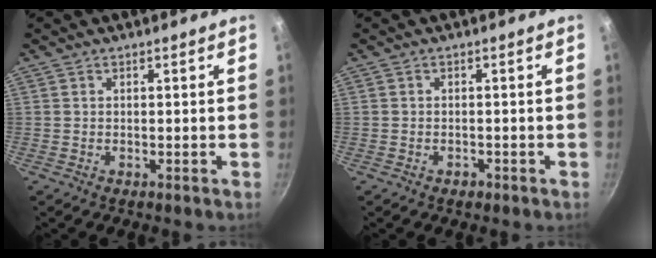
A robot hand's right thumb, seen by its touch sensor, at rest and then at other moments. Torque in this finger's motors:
{"motor_torque": [0.09, 0.11, -0.28, 0.22, 0.04]}